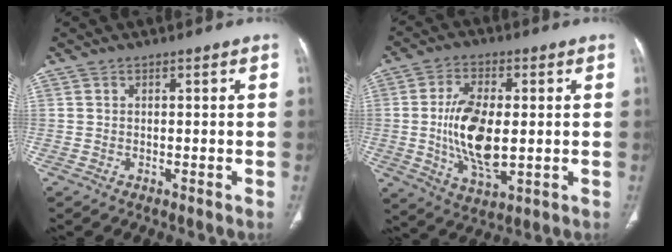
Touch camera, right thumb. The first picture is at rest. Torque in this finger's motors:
{"motor_torque": [1.89, 1.72, 1.42, -0.97, 0.15]}